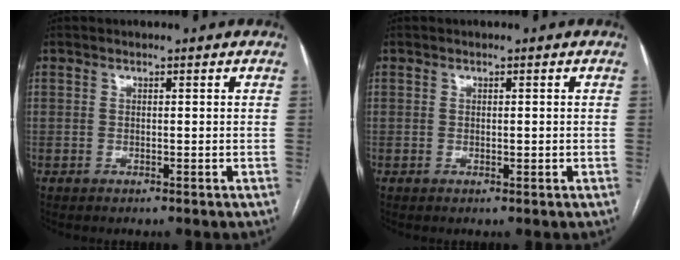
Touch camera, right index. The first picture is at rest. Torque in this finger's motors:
{"motor_torque": [0.09, 0.16, -0.03, 0.00]}